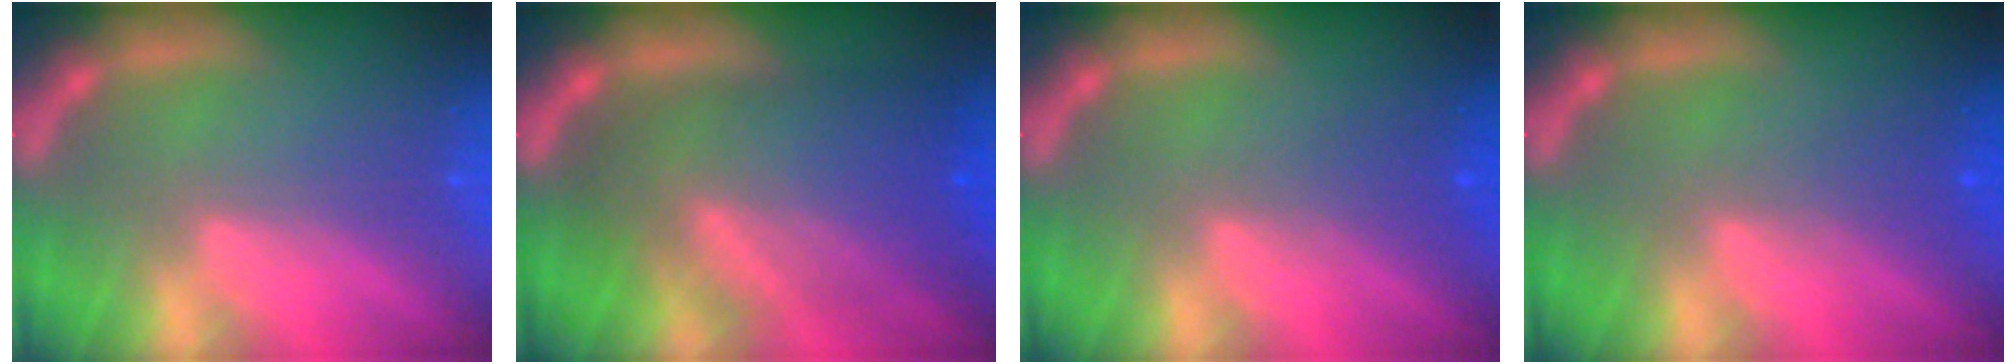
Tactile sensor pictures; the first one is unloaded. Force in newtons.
{"total": 10.0}
{"total": 1.9}
{"total": 1.9}